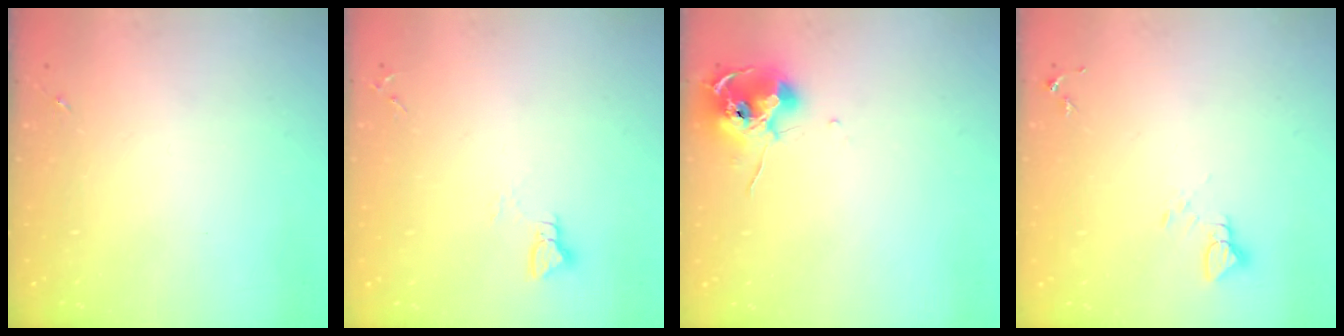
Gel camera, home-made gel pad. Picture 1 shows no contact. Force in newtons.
{"total": 2.9, "press": 2.9, "slide": 0.3}
{"total": 10.3, "press": 10.3, "slide": 0.9}
{"total": 3.1, "press": 3.1, "slide": 0.1}